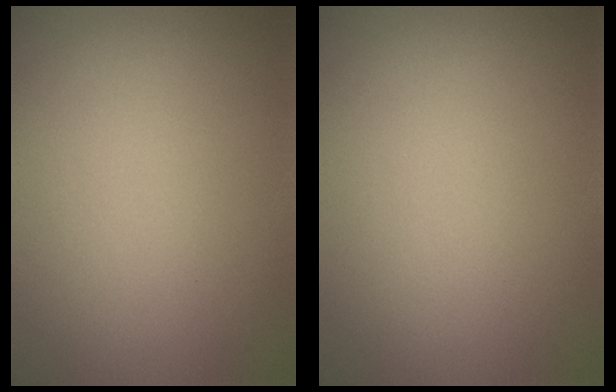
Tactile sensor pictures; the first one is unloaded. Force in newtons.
{"total": 0.0}